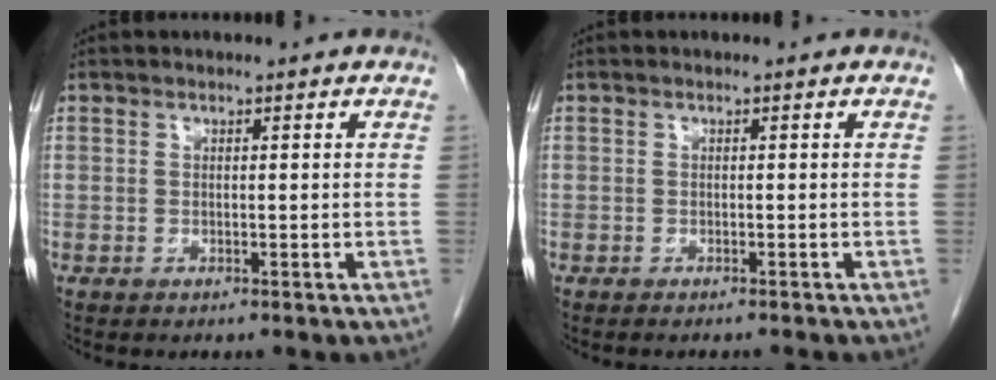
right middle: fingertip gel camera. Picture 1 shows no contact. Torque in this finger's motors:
{"motor_torque": [0.11, 0.04, 0.00, 0.00]}